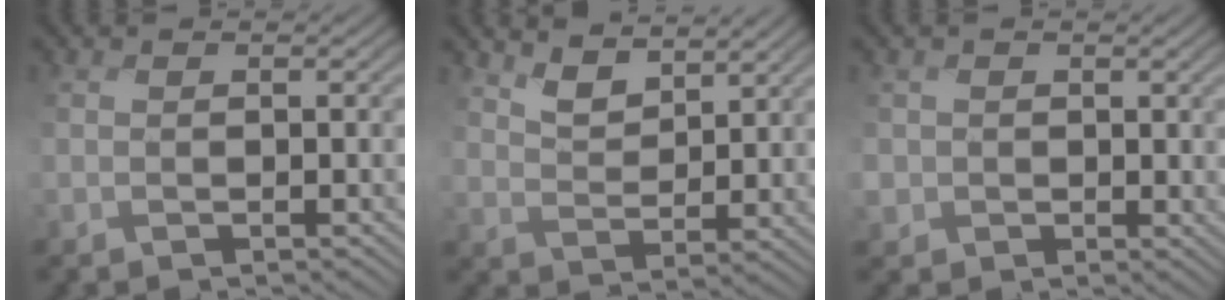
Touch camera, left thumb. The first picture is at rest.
{"total": 4.2, "force": [3.9, 0.5, 1.5], "torque": [-0.037, 0.002, 0.072]}
{"total": 1.6, "force": [0.4, 1.5, -0.4], "torque": [-0.001, -0.003, -0.003]}